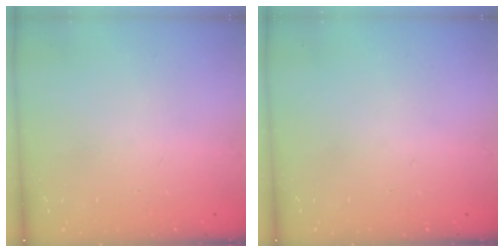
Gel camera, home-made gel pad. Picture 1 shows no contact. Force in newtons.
{"total": 0.0}